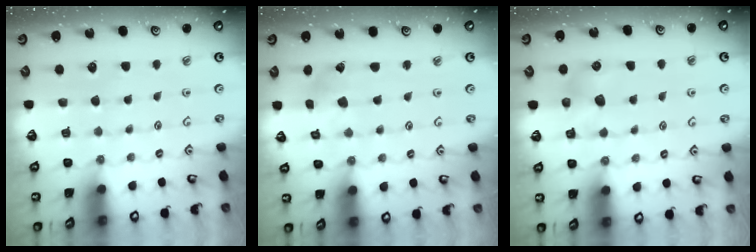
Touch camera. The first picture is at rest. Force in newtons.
{"total": 1.6, "press": 1.6, "slide": 0.0}
{"total": 5.3, "press": 5.3, "slide": 0.4}